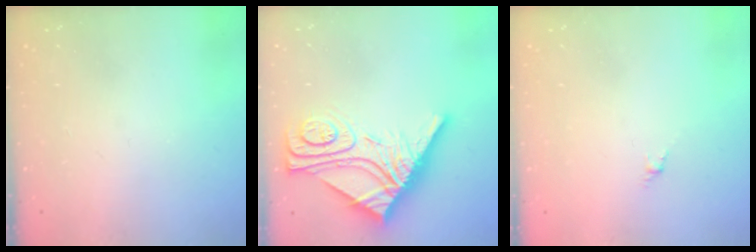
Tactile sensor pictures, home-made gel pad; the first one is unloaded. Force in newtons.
{"total": 14.7, "press": 14.7, "slide": 1.3}
{"total": 1.1, "press": 1.0, "slide": 0.5}